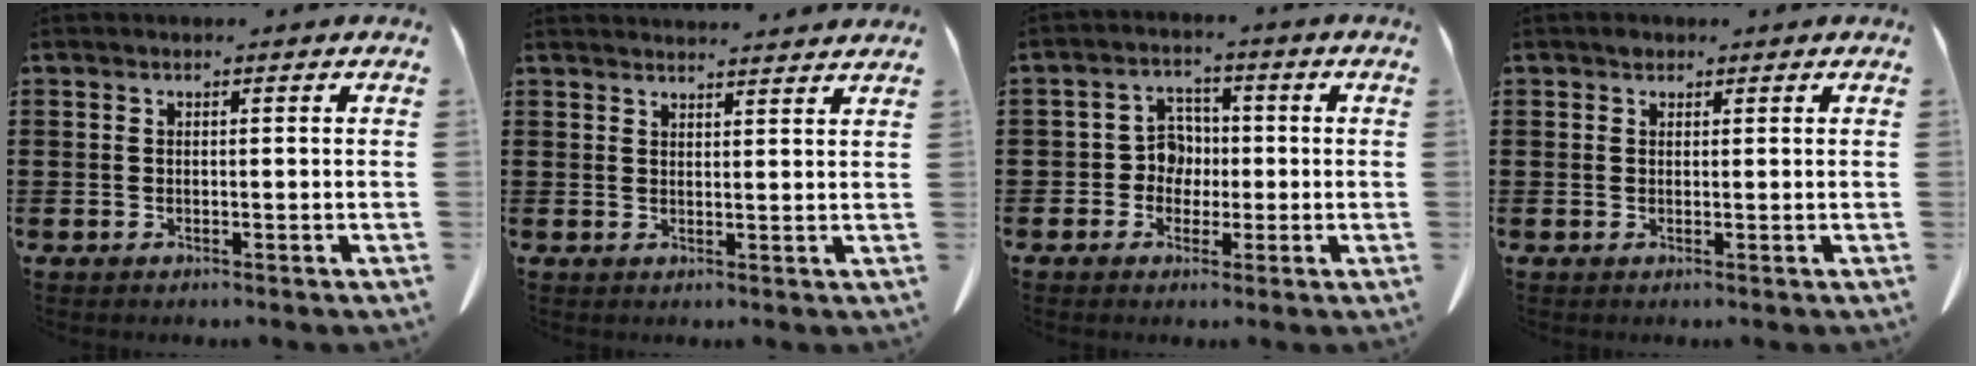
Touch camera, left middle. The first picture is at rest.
{"total": 2.7, "force": [2.7, -0.4, 0.1], "torque": [-0.008, -0.006, 0.051]}
{"total": 4.4, "force": [-0.6, 4.0, 1.6], "torque": [-0.047, 0.012, -0.017]}
{"total": 0.9, "force": [0.6, 0.6, 0.2], "torque": [-0.006, 0.003, 0.011]}